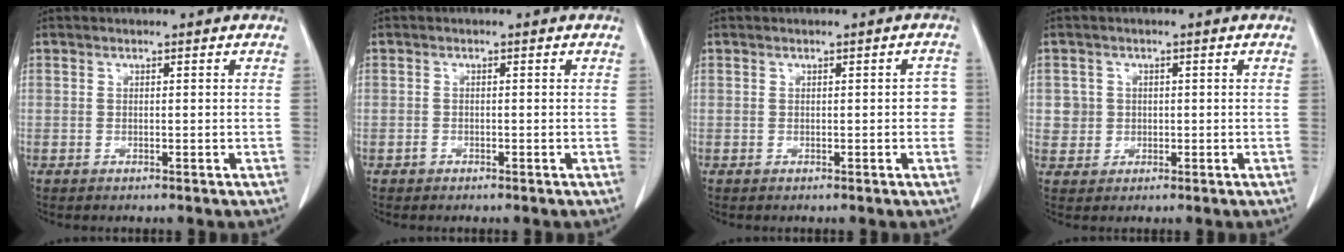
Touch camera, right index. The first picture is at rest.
{"total": 0.7, "force": [-0.5, 0.5, 0.0], "torque": [-0.006, 0.003, -0.009]}
{"total": 1.9, "force": [0.0, 0.9, 1.7], "torque": [-0.004, 0.006, -0.004]}
{"total": 2.8, "force": [0.4, 2.7, 0.1], "torque": [0.010, 0.002, 0.008]}